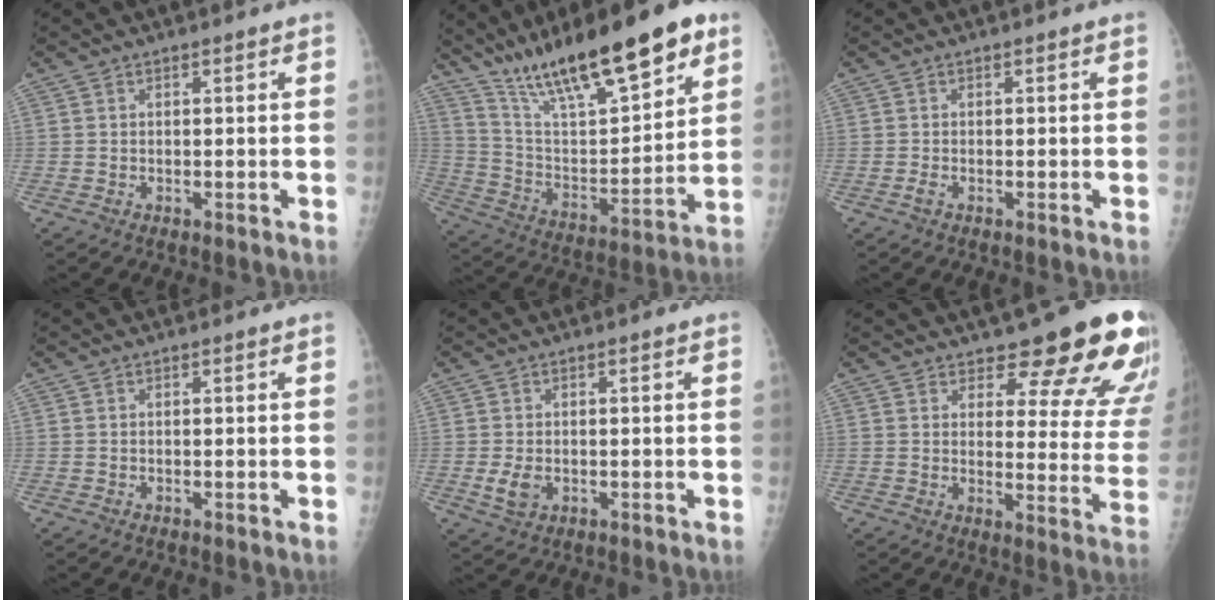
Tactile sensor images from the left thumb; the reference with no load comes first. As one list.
[{"total": 25.8, "force": [16.9, 7.2, 18.1], "torque": [-0.273, -0.047, 0.292]}, {"total": 0.7, "force": [-0.2, 0.3, 0.6], "torque": [-0.012, -0.002, -0.006]}, {"total": 0.0}, {"total": 3.2, "force": [-0.6, 2.1, 2.3], "torque": [-0.046, -0.005, -0.008]}, {"total": 17.4, "force": [13.9, 5.4, 9.1], "torque": [-0.066, -0.095, 0.155]}]